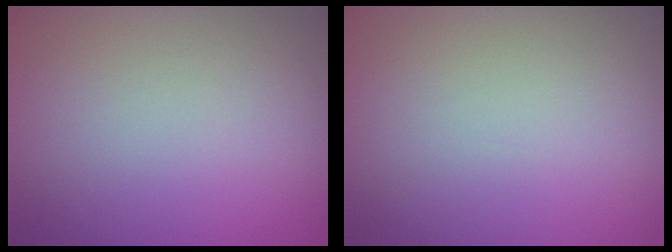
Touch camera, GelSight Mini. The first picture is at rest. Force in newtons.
{"total": 0.0}